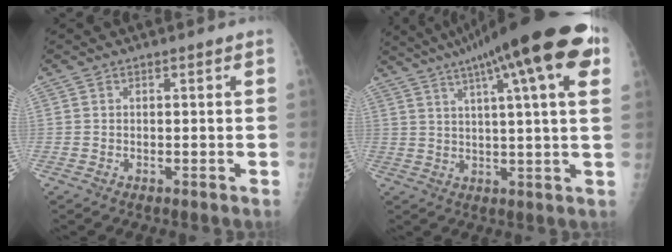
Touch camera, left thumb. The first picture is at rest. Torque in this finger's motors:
{"motor_torque": [2.23, -0.71, 1.85, -0.92, 0.49]}